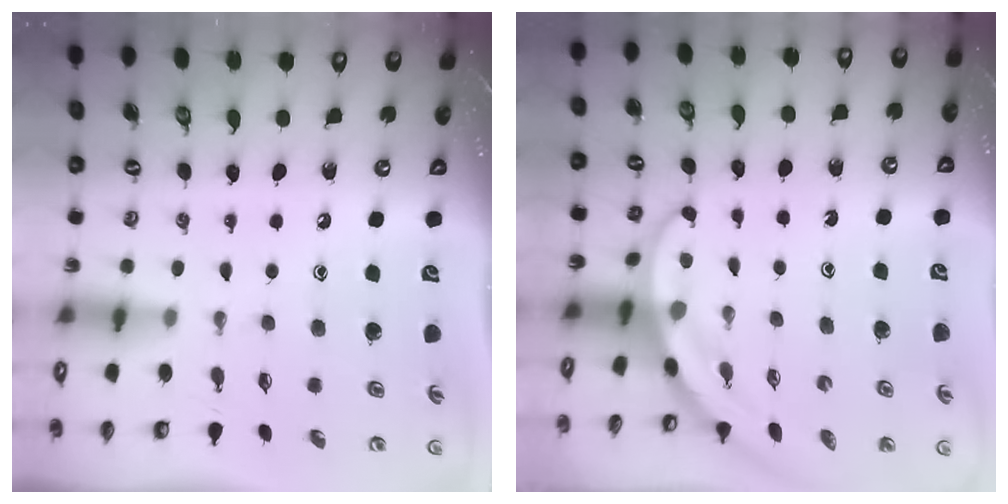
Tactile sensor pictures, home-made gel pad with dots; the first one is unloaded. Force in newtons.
{"total": 3.2, "press": 3.2, "slide": 0.2}